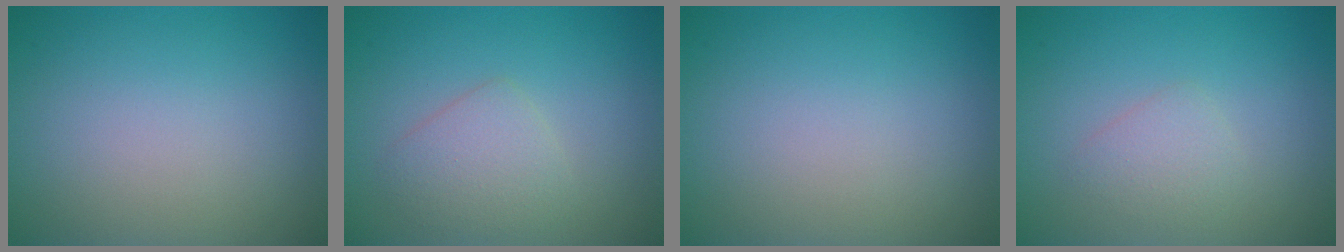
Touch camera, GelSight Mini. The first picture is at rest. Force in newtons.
{"total": 2.5, "press": 2.5, "slide": 0.1}
{"total": 0.0}
{"total": 1.7, "press": 1.7, "slide": 0.1}